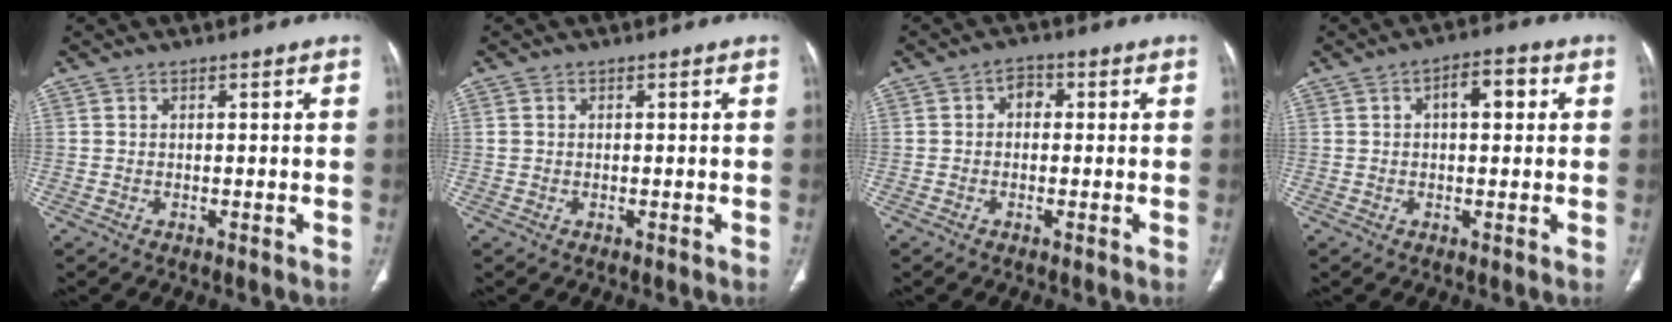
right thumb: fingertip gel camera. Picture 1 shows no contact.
{"total": 0.7, "force": [0.1, 0.6, 0.2], "torque": [0.000, 0.002, 0.002]}
{"total": 2.6, "force": [0.1, 2.1, 1.6], "torque": [-0.002, 0.010, -0.009]}
{"total": 5.4, "force": [1.2, 2.7, 4.6], "torque": [-0.055, 0.014, 0.013]}